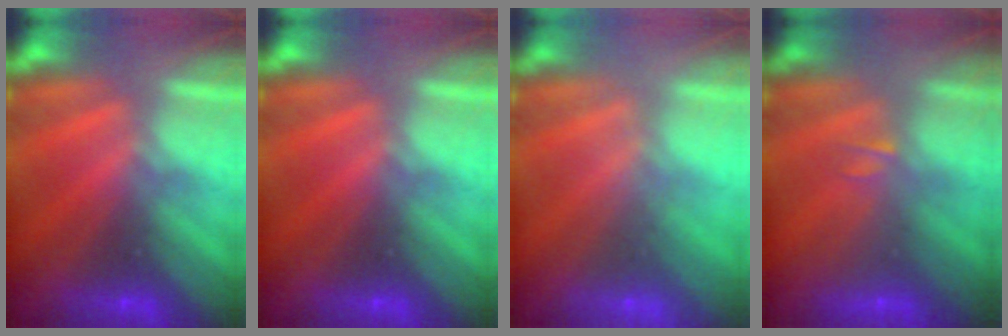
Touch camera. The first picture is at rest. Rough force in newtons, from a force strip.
{"total": 0.0}
{"total": 1.9}
{"total": 2.2}